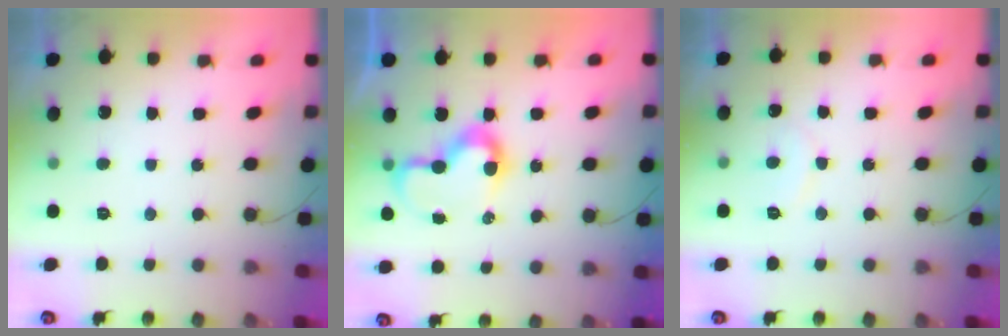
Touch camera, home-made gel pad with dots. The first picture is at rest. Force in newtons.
{"total": 8.1, "press": 8.1, "slide": 0.1}
{"total": 6.2, "press": 6.1, "slide": 0.4}